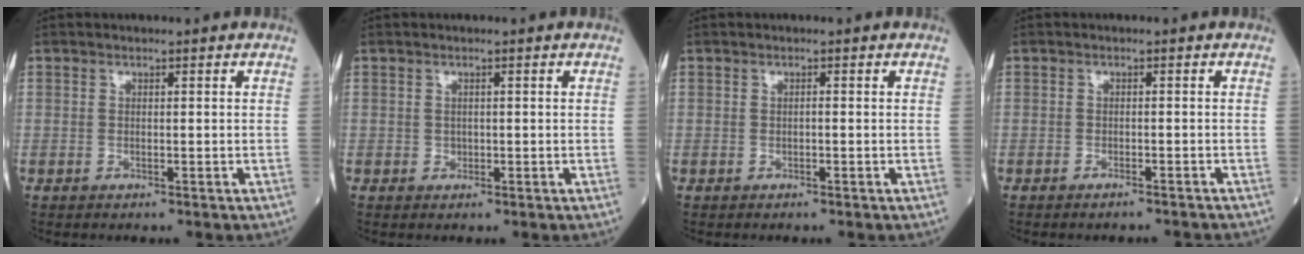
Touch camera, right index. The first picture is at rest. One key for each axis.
{"total": 0.6, "fx": -0.1, "fy": 0.5, "fz": 0.1, "tx": 0.002, "ty": 0.002, "tz": -0.004}
{"total": 0.0}
{"total": 2.9, "fx": -2.8, "fy": 0.2, "fz": 0.8, "tx": -0.010, "ty": -0.003, "tz": -0.036}